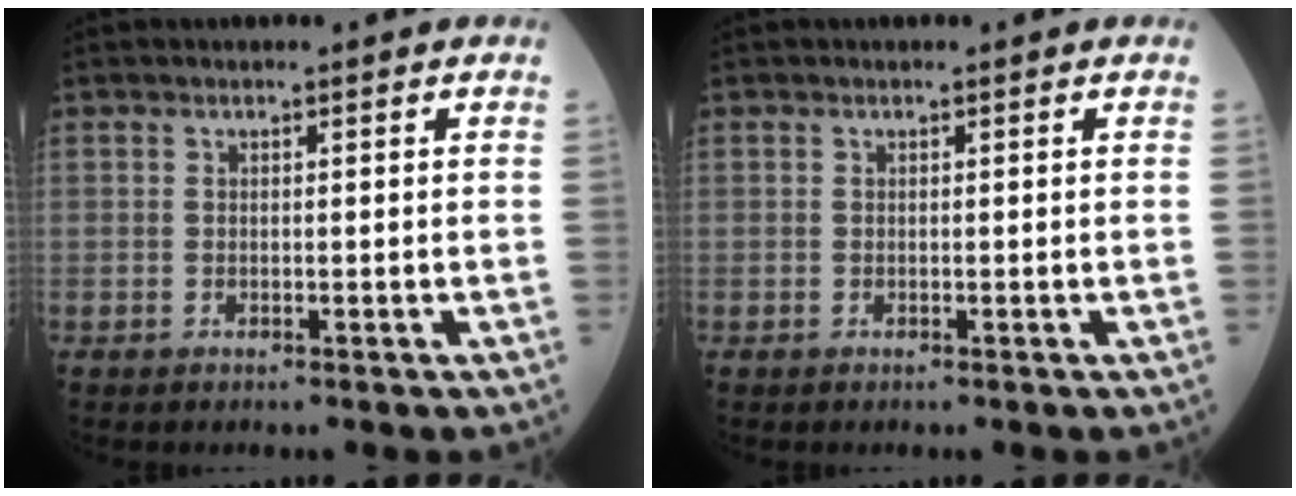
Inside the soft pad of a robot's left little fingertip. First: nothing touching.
{"total": 0.0}